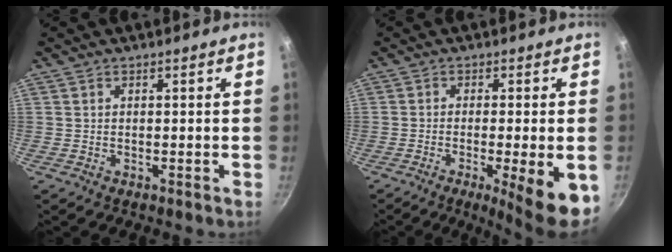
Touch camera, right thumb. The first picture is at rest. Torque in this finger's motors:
{"motor_torque": [0.31, 0.69, 0.86, -0.25, 0.07]}